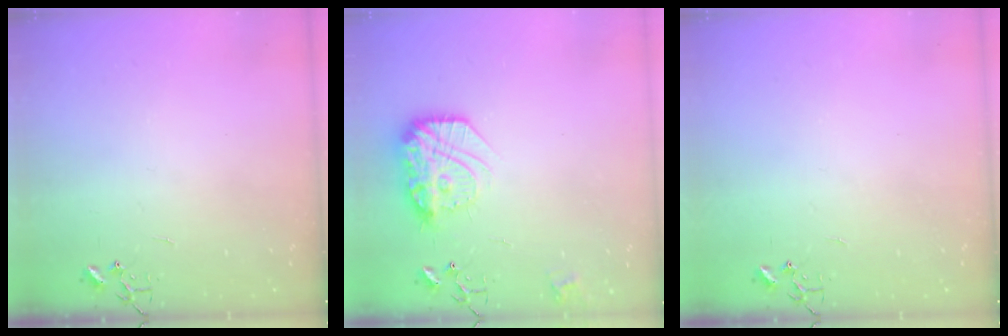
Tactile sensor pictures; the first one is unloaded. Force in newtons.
{"total": 16.2, "press": 16.2, "slide": 0.6}
{"total": 0.0}